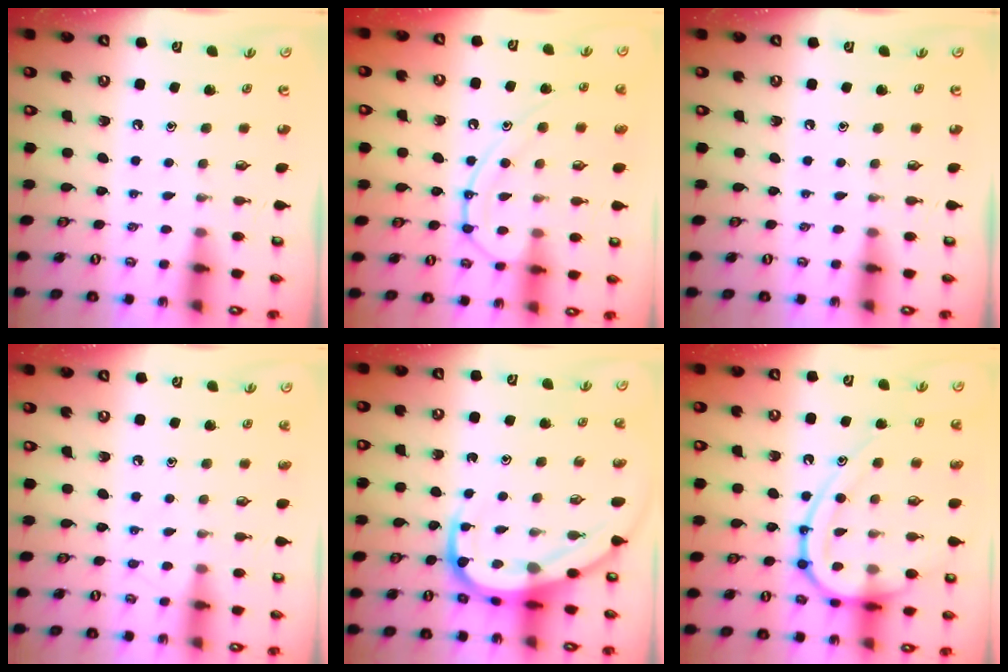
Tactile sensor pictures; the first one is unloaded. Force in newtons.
{"total": 14.4, "press": 14.3, "slide": 1.3}
{"total": 0.0}
{"total": 6.5, "press": 6.4, "slide": 0.8}
{"total": 12.4, "press": 12.4, "slide": 1.2}
{"total": 15.8, "press": 15.7, "slide": 1.3}